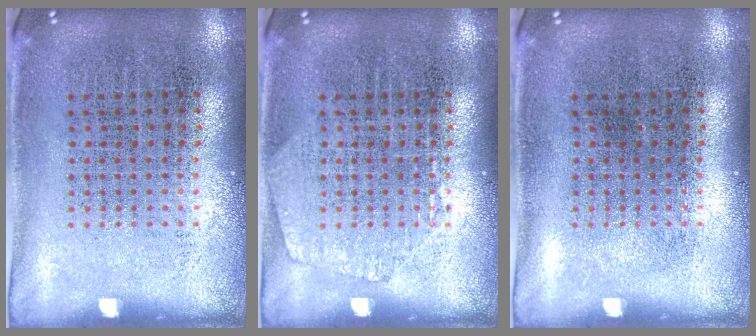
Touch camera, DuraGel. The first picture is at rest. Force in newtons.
{"total": 1.0, "press": 1.0, "slide": 0.1}
{"total": 0.0}